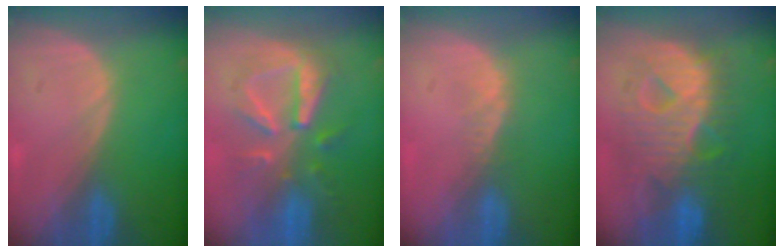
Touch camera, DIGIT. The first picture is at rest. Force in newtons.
{"total": 8.3, "press": 8.2, "slide": 0.8}
{"total": 2.1, "press": 1.5, "slide": 1.4}
{"total": 12.1, "press": 12.0, "slide": 1.3}